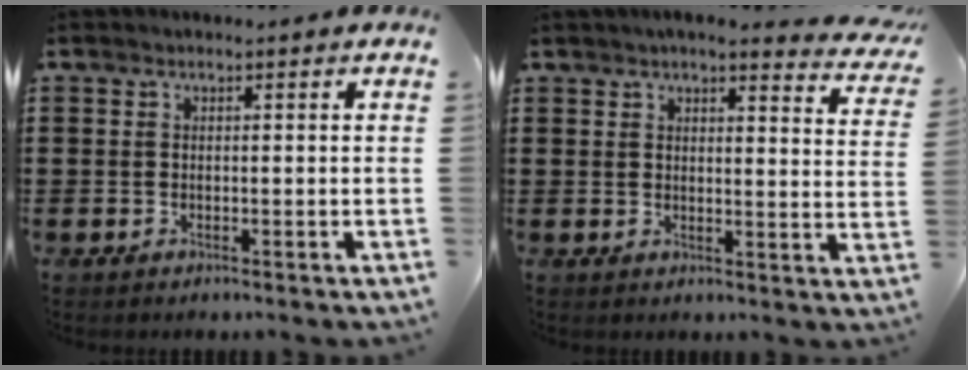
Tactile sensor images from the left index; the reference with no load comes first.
{"total": 4.0, "force": [3.6, 0.0, 1.6], "torque": [-0.039, -0.016, 0.062]}